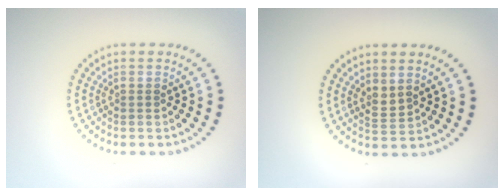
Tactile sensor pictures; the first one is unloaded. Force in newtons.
{"total": 1.4, "press": 1.2, "slide": 0.7}